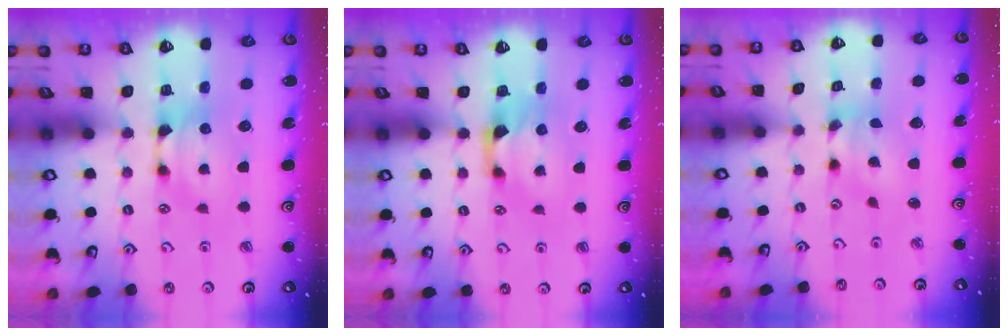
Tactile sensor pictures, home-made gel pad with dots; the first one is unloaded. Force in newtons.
{"total": 1.1, "press": 0.1, "slide": 1.1}
{"total": 2.7, "press": 2.3, "slide": 1.4}